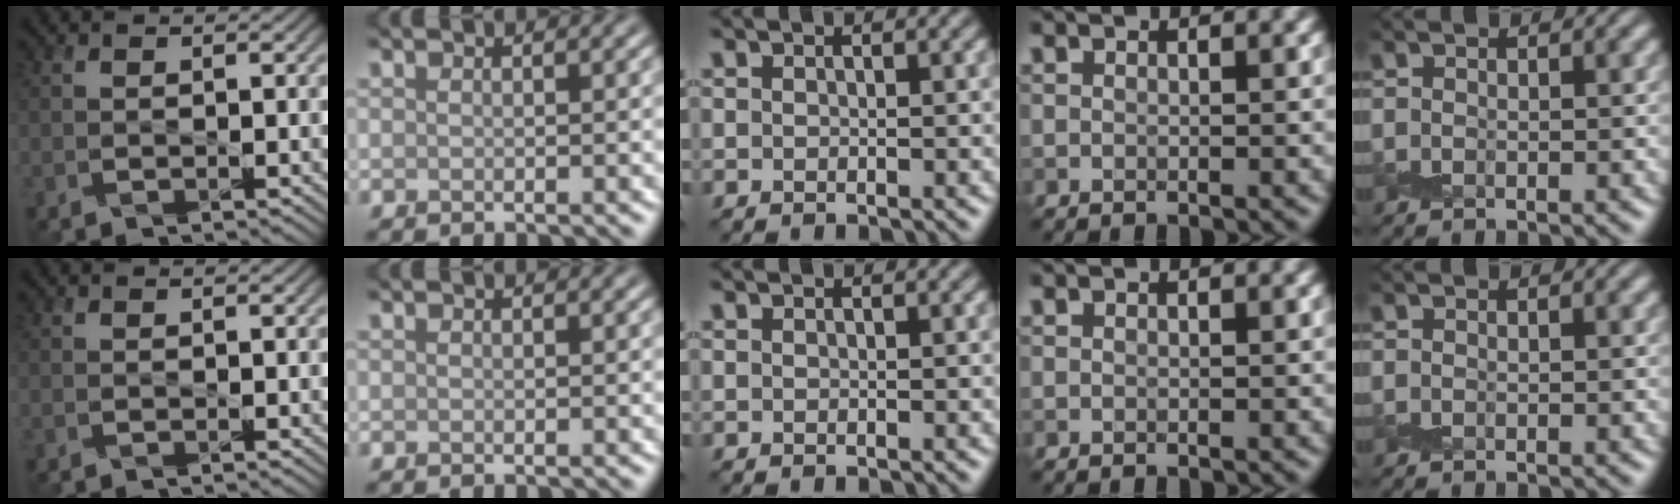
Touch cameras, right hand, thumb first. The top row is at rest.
{}